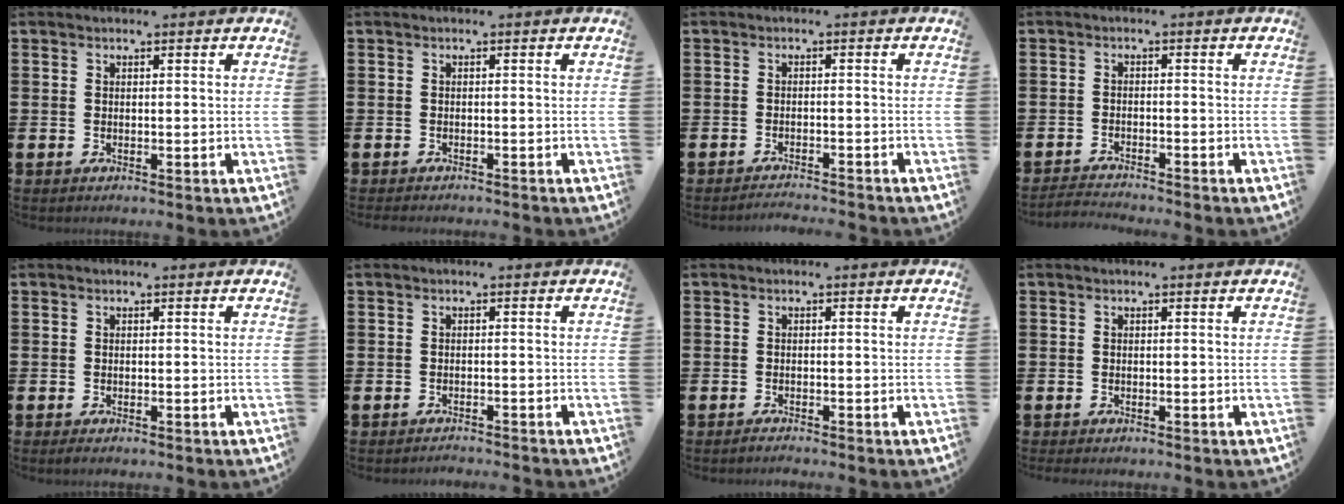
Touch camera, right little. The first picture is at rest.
{"total": 0.6, "force": [-0.6, 0.0, 0.0], "torque": [-0.001, -0.002, -0.012]}
{"total": 1.5, "force": [-1.5, -0.2, 0.0], "torque": [-0.002, 0.004, -0.030]}
{"total": 1.9, "force": [-1.9, -0.1, 0.1], "torque": [-0.003, 0.002, -0.040]}
{"total": 0.6, "force": [-0.3, 0.2, 0.4], "torque": [-0.008, 0.000, -0.007]}
{"total": 1.1, "force": [-1.1, -0.1, -0.1], "torque": [-0.001, 0.002, -0.023]}
{"total": 0.8, "force": [-0.8, 0.0, 0.1], "torque": [-0.004, -0.002, -0.017]}
{"total": 0.0}